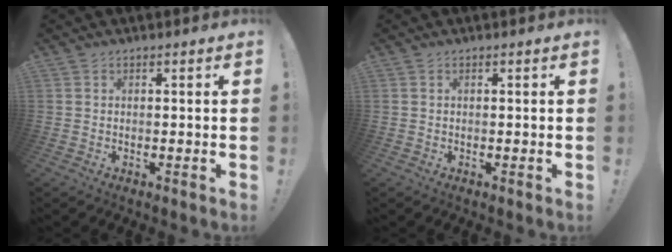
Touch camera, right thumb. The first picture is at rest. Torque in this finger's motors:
{"motor_torque": [-0.05, 0.23, 0.00, -0.23, 0.00]}